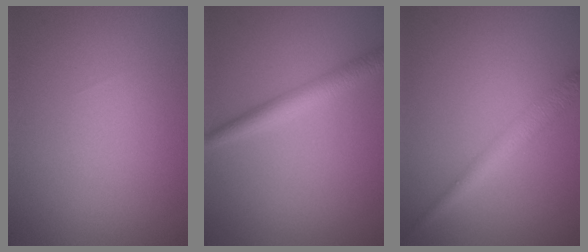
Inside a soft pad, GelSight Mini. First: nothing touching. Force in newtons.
{"total": 2.7, "press": 2.7, "slide": 0.2}
{"total": 2.7, "press": 2.7, "slide": 0.1}